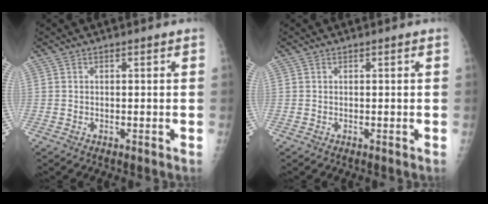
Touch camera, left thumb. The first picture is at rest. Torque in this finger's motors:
{"motor_torque": [0.39, 0.12, 0.03, -0.26, -0.02]}